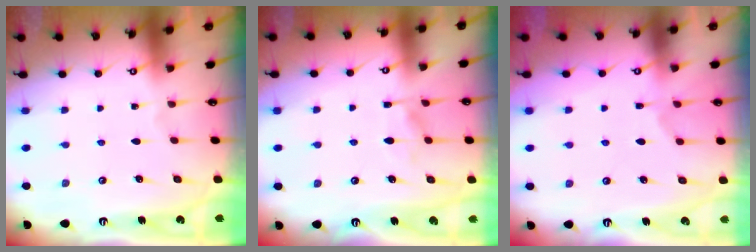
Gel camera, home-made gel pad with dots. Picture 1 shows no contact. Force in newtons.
{"total": 7.1, "press": 7.1, "slide": 0.7}
{"total": 2.6, "press": 2.3, "slide": 1.1}